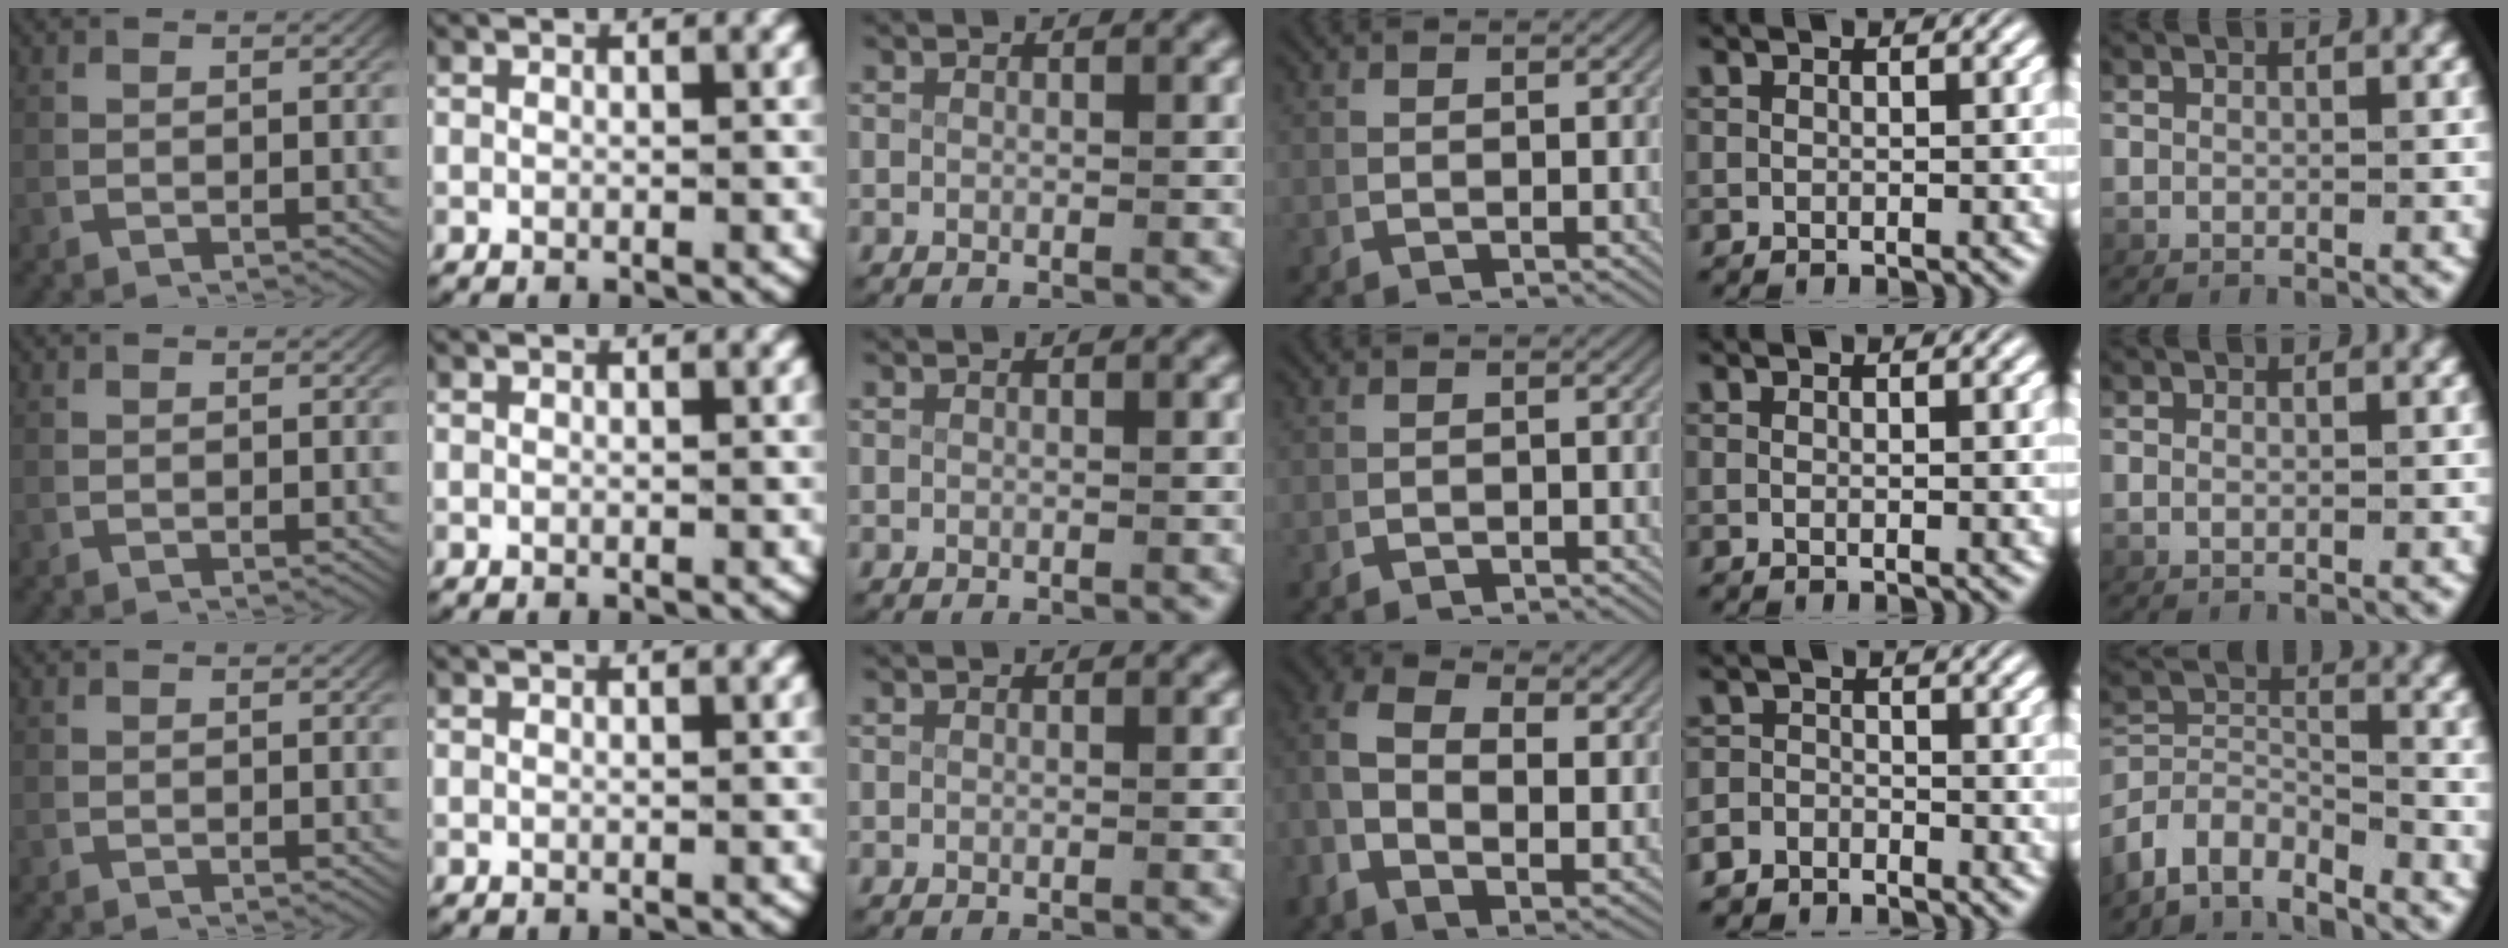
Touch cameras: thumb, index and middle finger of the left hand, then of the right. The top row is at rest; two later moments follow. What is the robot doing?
{"motion": "lift_and_place", "object": "coat"}